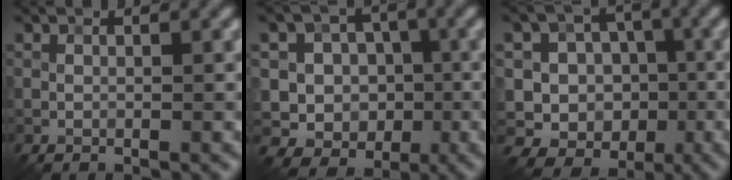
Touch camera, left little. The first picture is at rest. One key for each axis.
{"total": 8.1, "fx": -1.2, "fy": 7.5, "fz": 2.6, "tx": -0.021, "ty": 0.026, "tz": -0.052}
{"total": 10.1, "fx": -2.1, "fy": 9.5, "fz": 3.0, "tx": -0.036, "ty": 0.025, "tz": -0.059}